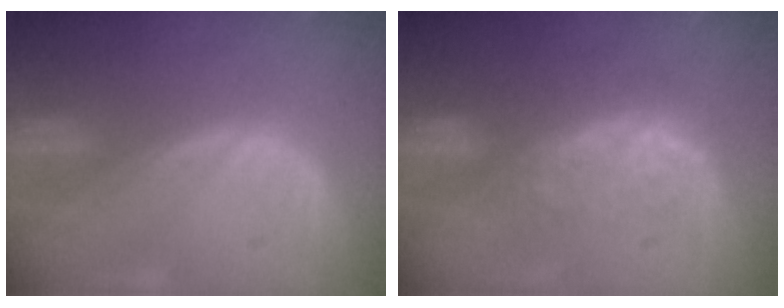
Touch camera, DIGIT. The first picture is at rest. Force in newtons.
{"total": 8.0, "press": 7.4, "slide": 3.0}